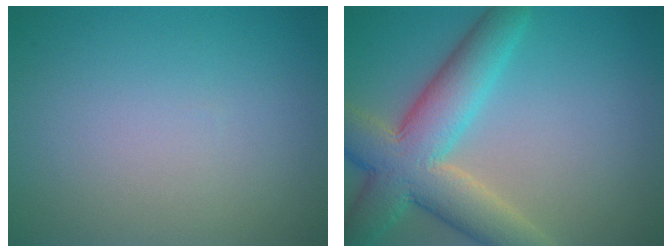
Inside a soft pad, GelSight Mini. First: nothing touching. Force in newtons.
{"total": 8.6, "press": 8.6, "slide": 0.5}